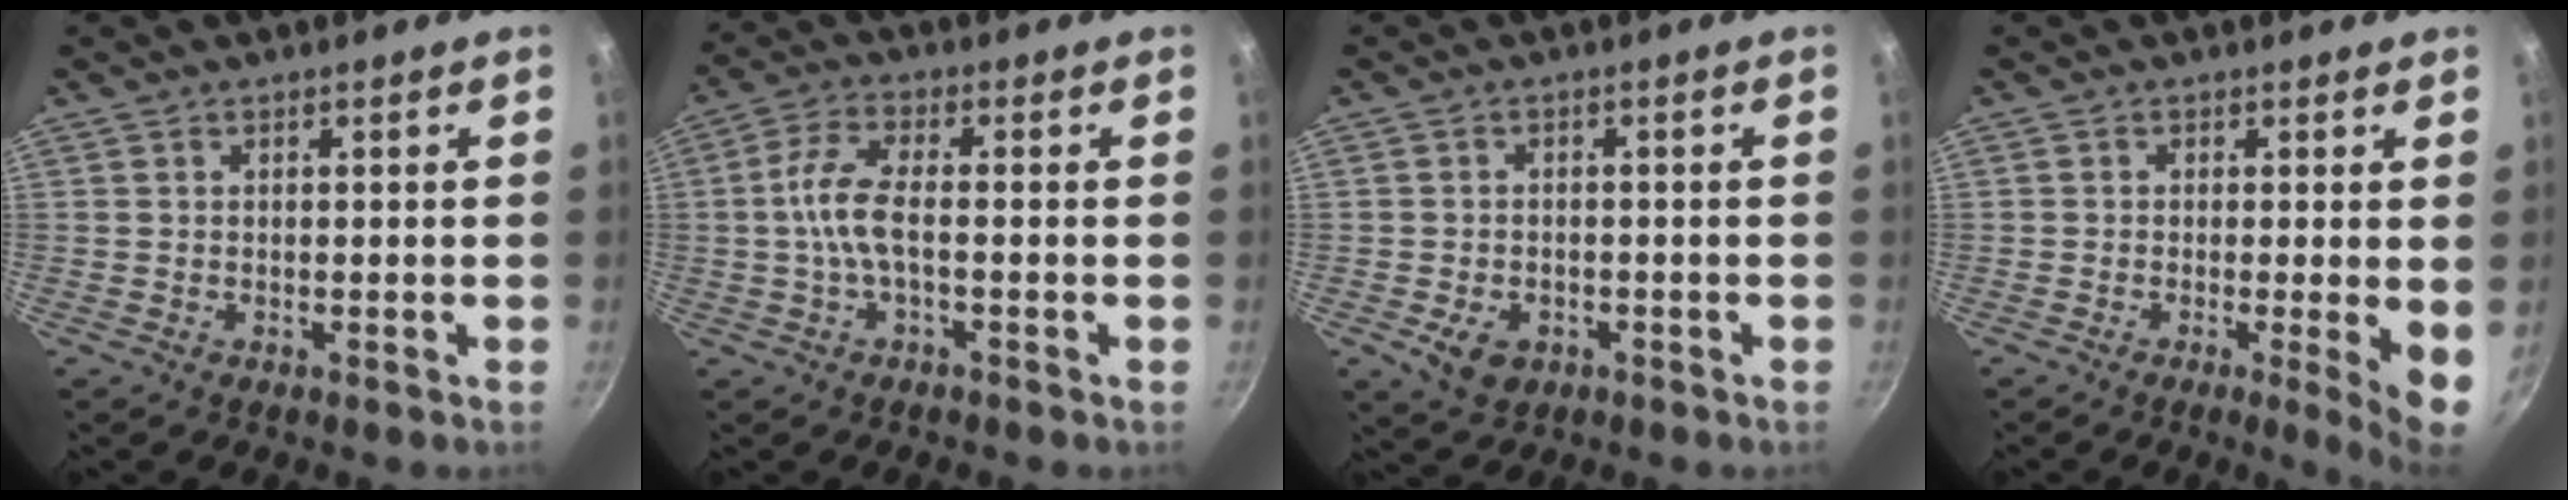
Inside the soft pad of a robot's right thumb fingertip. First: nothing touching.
{"total": 6.5, "force": [-1.0, 2.3, 6.1], "torque": [-0.138, 0.019, -0.030]}
{"total": 5.2, "force": [-2.0, 3.7, 3.1], "torque": [-0.047, 0.007, -0.025]}
{"total": 5.8, "force": [-0.6, 0.7, 5.7], "torque": [-0.078, -0.014, -0.010]}